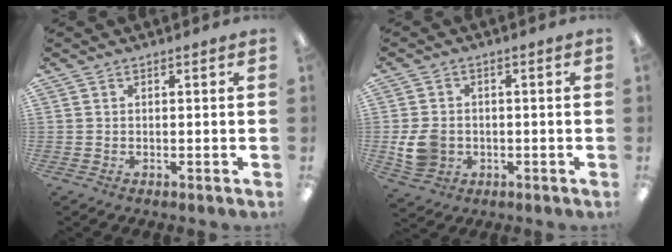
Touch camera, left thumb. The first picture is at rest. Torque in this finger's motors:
{"motor_torque": [-0.23, 0.70, 0.29, -0.47, 0.06]}